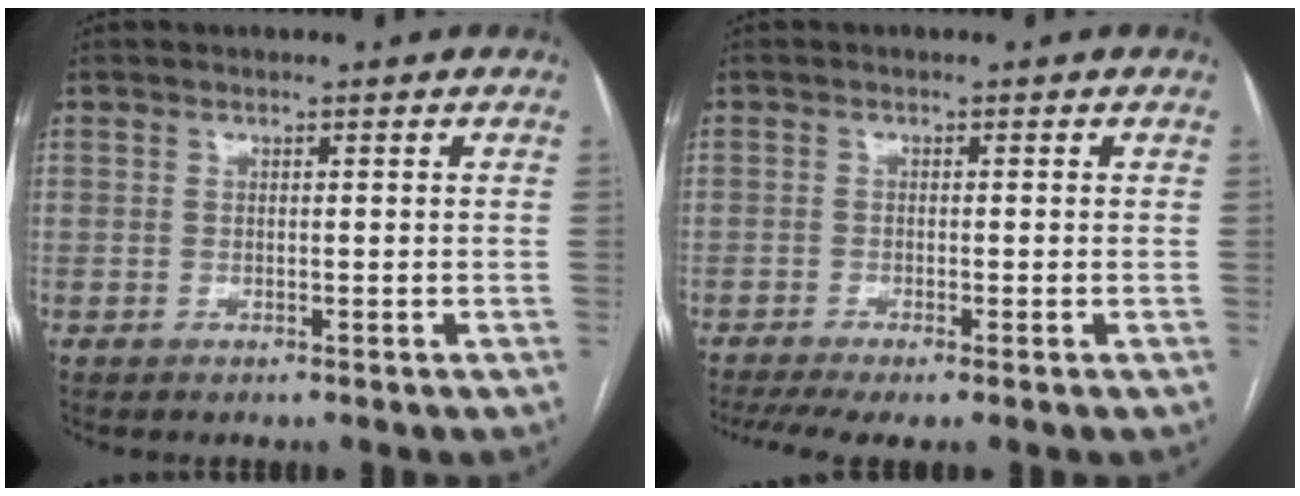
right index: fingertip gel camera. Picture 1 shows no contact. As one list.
[{"total": 5.9, "force": [-4.2, 0.5, 4.1], "torque": [-0.069, -0.011, -0.072]}]